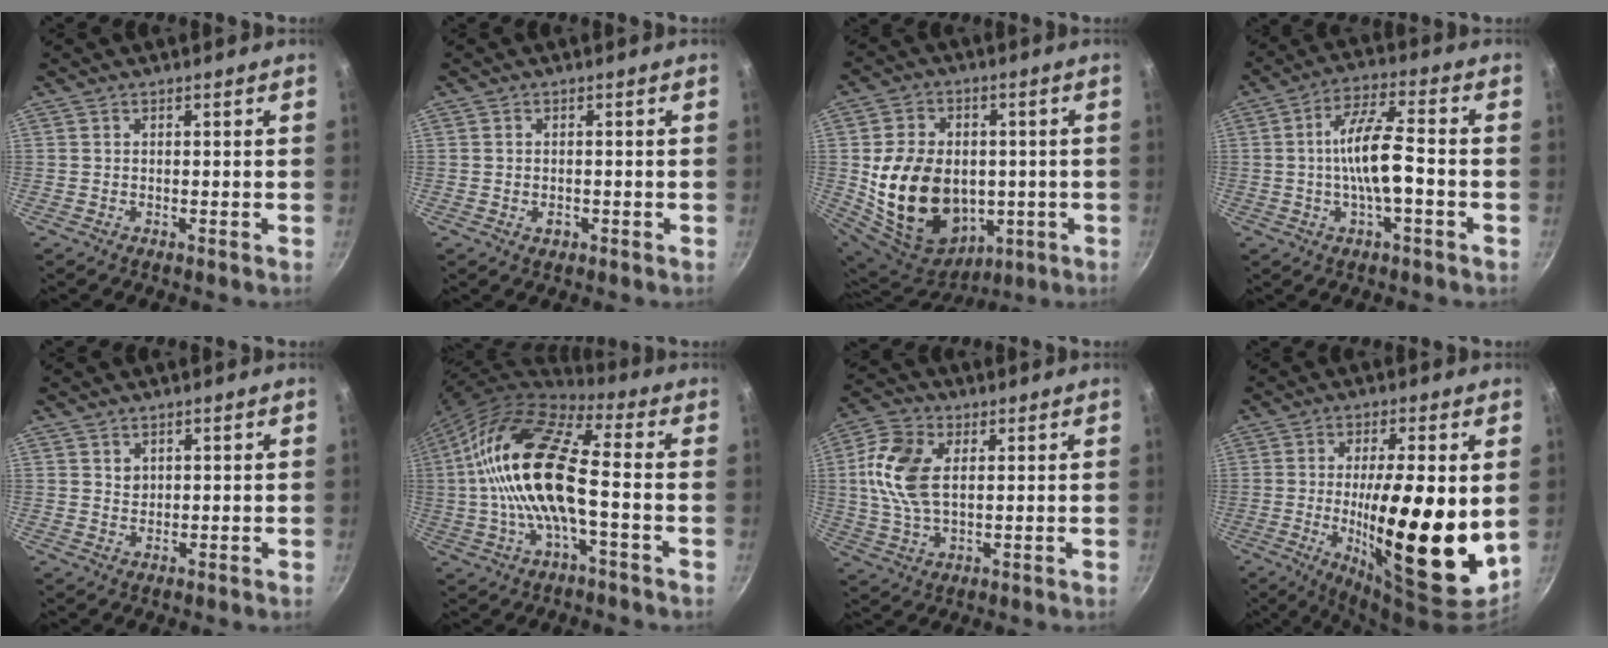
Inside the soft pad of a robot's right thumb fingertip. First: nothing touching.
{"total": 1.5, "force": [-0.5, 1.1, 1.0], "torque": [-0.014, 0.001, -0.008]}
{"total": 21.1, "force": [-1.1, 15.9, 13.8], "torque": [-0.235, 0.007, 0.006]}
{"total": 10.3, "force": [-1.6, 2.7, 9.8], "torque": [-0.179, 0.026, -0.037]}
{"total": 1.0, "force": [0.4, 0.9, 0.3], "torque": [-0.001, 0.000, 0.007]}
{"total": 18.7, "force": [-1.2, 7.0, 17.3], "torque": [-0.332, 0.034, -0.037]}
{"total": 12.1, "force": [2.1, 7.3, 9.4], "torque": [-0.179, 0.006, 0.034]}
{"total": 20.6, "force": [-0.6, 5.5, 19.8], "torque": [-0.299, -0.027, -0.008]}